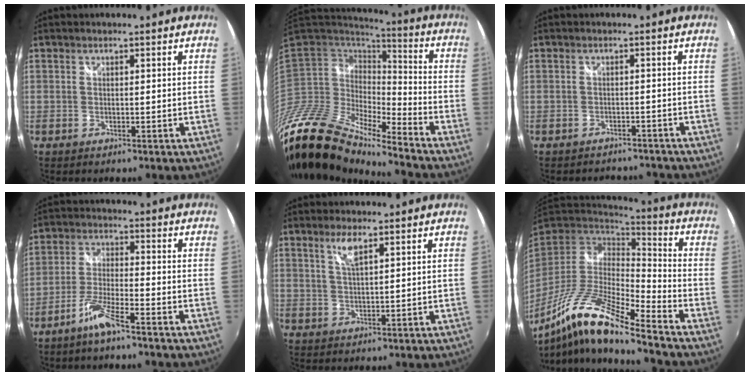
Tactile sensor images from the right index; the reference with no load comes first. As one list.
[{"total": 18.7, "force": [-15.4, 4.6, 9.5], "torque": [-0.196, -0.036, -0.297]}, {"total": 6.3, "force": [-5.6, 2.5, 1.4], "torque": [-0.032, -0.006, -0.072]}, {"total": 5.8, "force": [-4.1, 0.2, 4.1], "torque": [-0.095, -0.001, -0.082]}, {"total": 3.7, "force": [2.2, 0.7, 2.9], "torque": [-0.056, 0.000, 0.042]}, {"total": 16.8, "force": [-11.2, 2.3, 12.3], "torque": [-0.231, -0.029, -0.224]}]